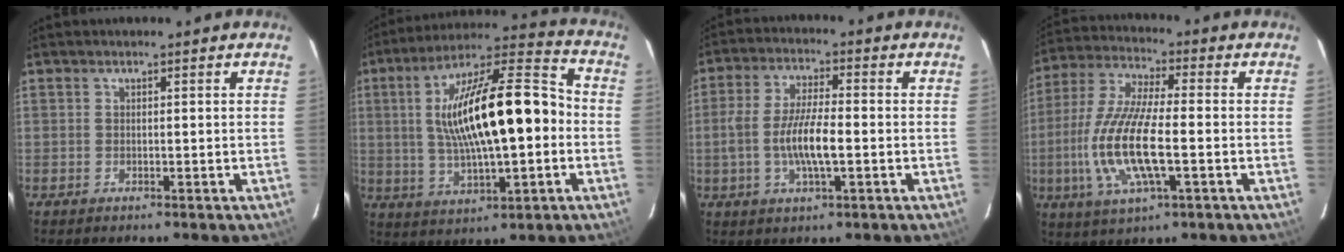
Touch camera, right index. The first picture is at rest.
{"total": 21.4, "force": [0.1, 6.6, 20.4], "torque": [-0.354, 0.025, 0.006]}
{"total": 9.0, "force": [-1.8, 2.2, 8.5], "torque": [-0.168, 0.000, -0.035]}
{"total": 15.4, "force": [-3.1, 4.1, 14.5], "torque": [-0.302, -0.009, -0.060]}